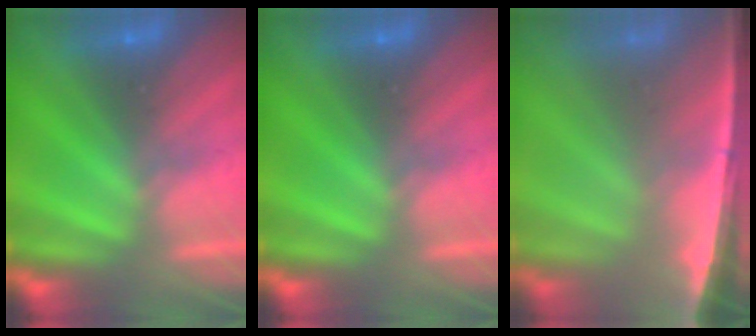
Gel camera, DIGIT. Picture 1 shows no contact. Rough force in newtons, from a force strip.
{"total": 0.0}
{"total": 7.1}